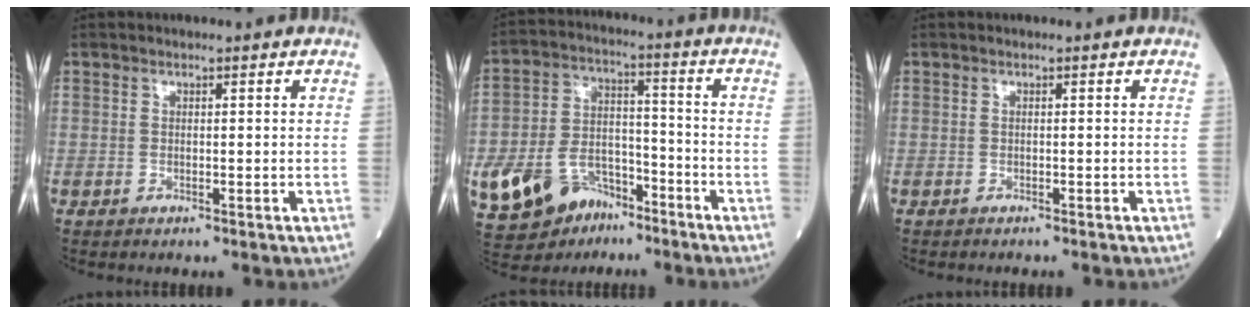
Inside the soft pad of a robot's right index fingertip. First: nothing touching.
{"total": 16.5, "force": [-9.5, 10.2, 8.9], "torque": [-0.189, 0.015, -0.157]}
{"total": 0.9, "force": [-0.9, 0.0, 0.4], "torque": [-0.008, -0.002, -0.012]}